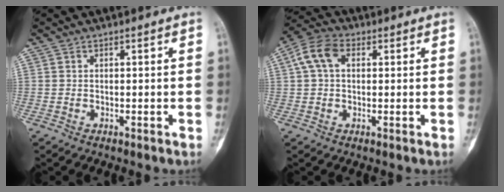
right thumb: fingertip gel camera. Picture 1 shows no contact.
{"total": 7.0, "force": [1.9, 4.5, 5.0], "torque": [-0.103, 0.022, 0.031]}